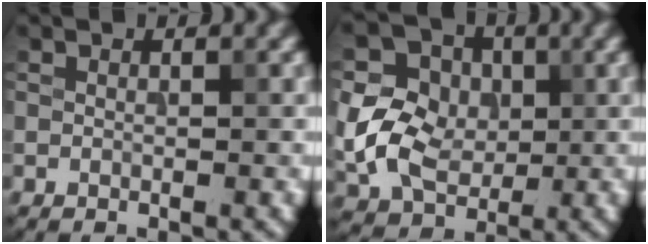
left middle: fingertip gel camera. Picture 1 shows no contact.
{"total": 8.5, "force": [-0.2, 7.0, 4.8], "torque": [-0.095, -0.003, -0.010]}